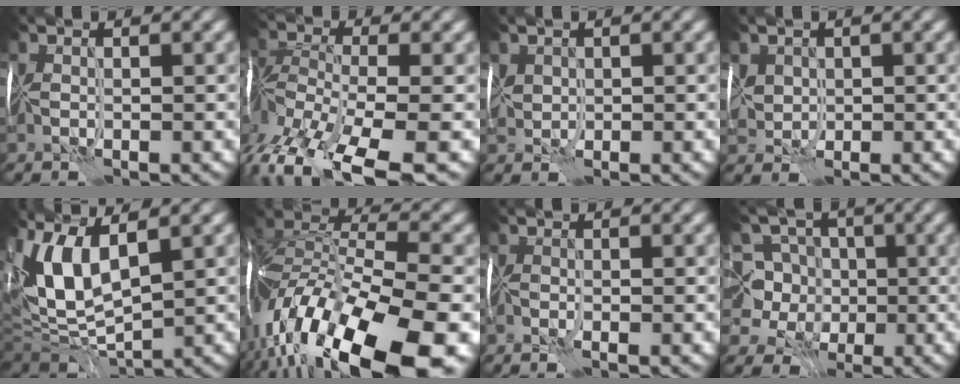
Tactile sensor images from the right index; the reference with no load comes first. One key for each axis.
{"total": 12.2, "fx": -7.4, "fy": 5.5, "fz": 8.0, "tx": -0.194, "ty": -0.016, "tz": -0.114}
{"total": 1.1, "fx": 0.4, "fy": 1.0, "fz": -0.1, "tx": -0.008, "ty": 0.006, "tz": 0.009}
{"total": 1.7, "fx": 0.7, "fy": 1.6, "fz": -0.1, "tx": -0.013, "ty": 0.006, "tz": 0.014}
{"total": 8.2, "fx": 2.2, "fy": 4.3, "fz": 6.7, "tx": -0.165, "ty": 0.008, "tz": 0.036}
{"total": 17.2, "fx": -9.2, "fy": 7.1, "fz": 12.6, "tx": -0.254, "ty": -0.015, "tz": -0.148}
{"total": 1.6, "fx": -1.0, "fy": 0.6, "fz": 1.1, "tx": -0.008, "ty": 0.000, "tz": -0.015}
{"total": 7.3, "fx": 0.6, "fy": 7.2, "fz": 1.5, "tx": -0.033, "ty": 0.040, "tz": -0.027}